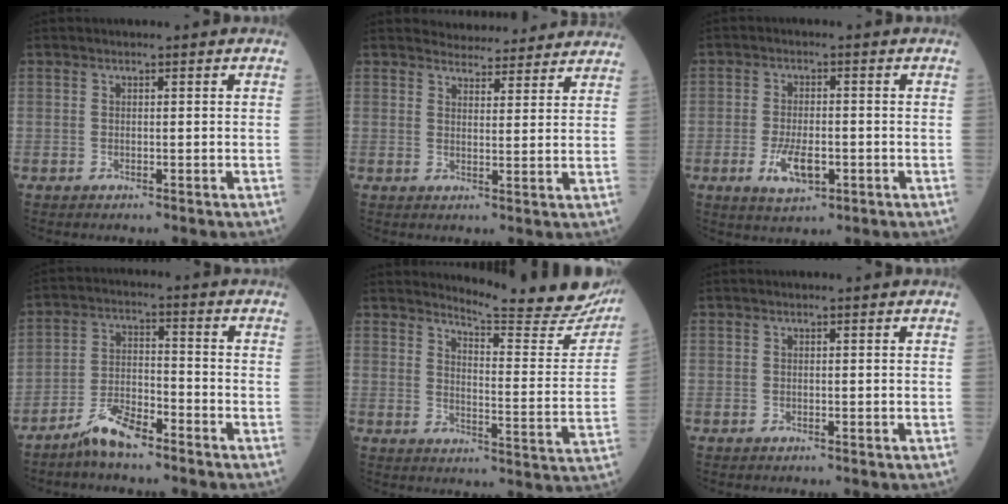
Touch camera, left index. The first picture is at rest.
{"total": 9.7, "force": [9.3, 2.1, 1.5], "torque": [-0.006, 0.007, 0.103]}
{"total": 5.7, "force": [-2.0, 2.3, 4.8], "torque": [-0.096, -0.006, -0.029]}
{"total": 6.2, "force": [-5.1, 1.4, 3.3], "torque": [-0.069, -0.007, -0.102]}
{"total": 17.3, "force": [16.7, 0.6, 4.4], "torque": [-0.055, -0.107, 0.187]}
{"total": 0.0}